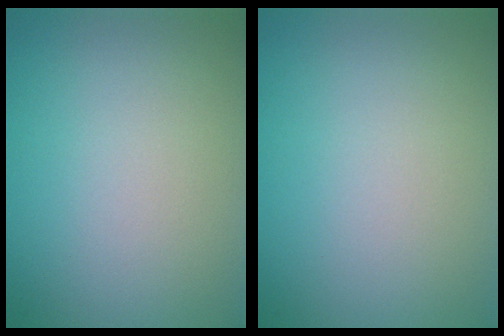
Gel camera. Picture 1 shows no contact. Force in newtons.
{"total": 0.0}